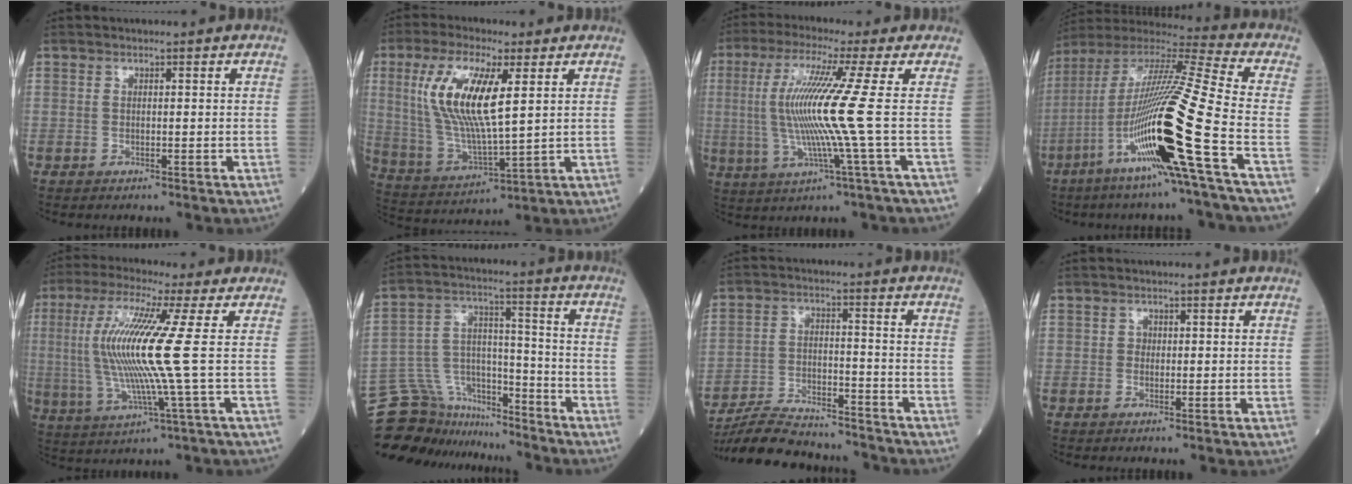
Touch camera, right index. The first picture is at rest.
{"total": 13.9, "force": [4.0, 3.0, 13.0], "torque": [-0.283, 0.002, 0.079]}
{"total": 11.7, "force": [0.3, -2.1, 11.5], "torque": [-0.236, -0.004, 0.003]}
{"total": 23.0, "force": [-8.4, -1.1, 21.3], "torque": [-0.432, -0.033, -0.169]}
{"total": 13.6, "force": [1.1, -1.1, 13.5], "torque": [-0.284, -0.001, 0.016]}
{"total": 14.4, "force": [-13.5, 4.8, 1.1], "torque": [-0.026, 0.057, -0.235]}
{"total": 13.8, "force": [-13.0, 2.2, 3.9], "torque": [-0.066, 0.009, -0.211]}
{"total": 0.7, "force": [0.0, 0.7, 0.3], "torque": [0.002, 0.003, -0.001]}